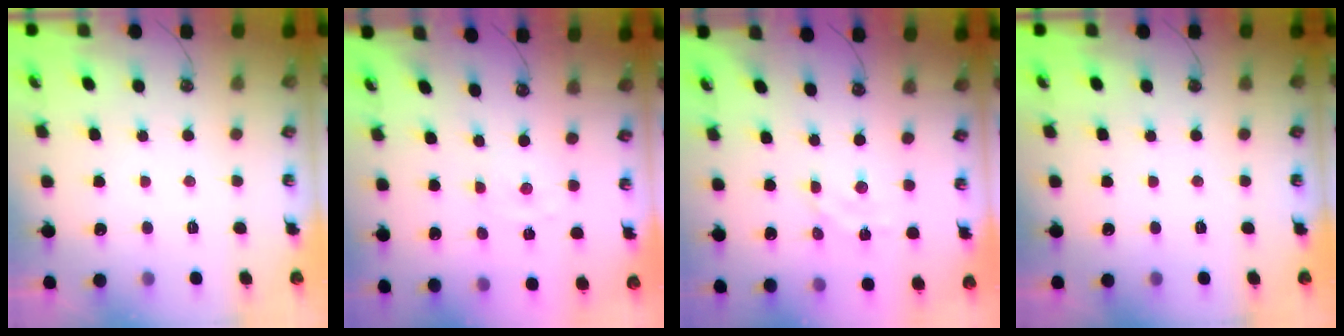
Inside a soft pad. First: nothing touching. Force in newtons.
{"total": 0.0}
{"total": 3.8, "press": 3.8, "slide": 0.3}
{"total": 0.0}